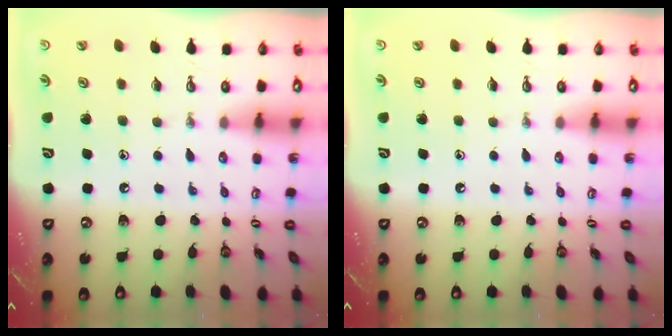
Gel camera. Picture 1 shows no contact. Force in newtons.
{"total": 0.0}